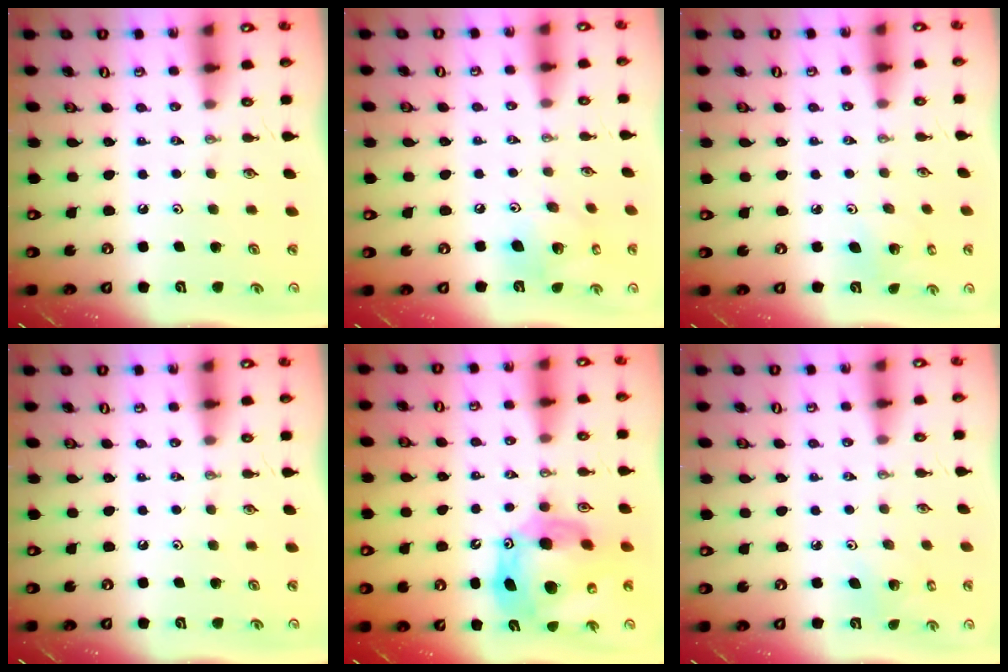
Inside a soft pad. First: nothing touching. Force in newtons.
{"total": 11.7, "press": 11.5, "slide": 2.2}
{"total": 3.1, "press": 3.1, "slide": 0.1}
{"total": 0.0}
{"total": 17.8, "press": 17.7, "slide": 1.7}
{"total": 2.4, "press": 2.4, "slide": 0.1}